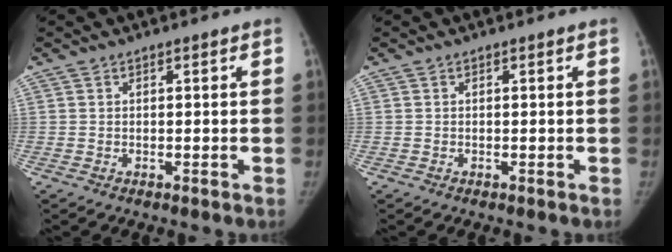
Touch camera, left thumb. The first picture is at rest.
{"total": 0.0}